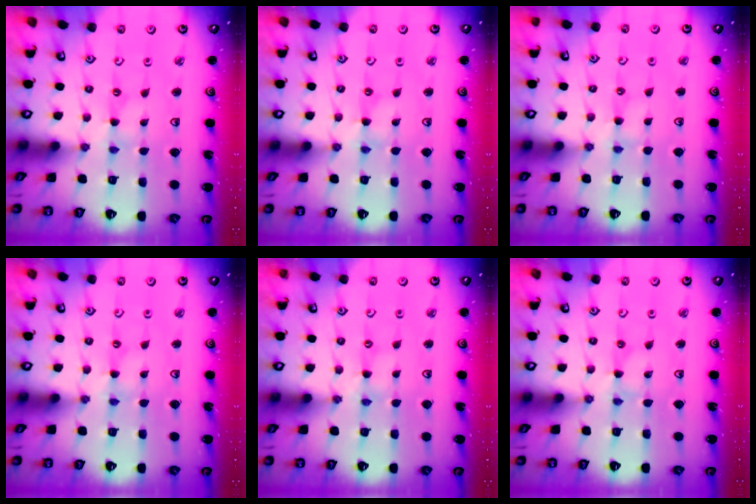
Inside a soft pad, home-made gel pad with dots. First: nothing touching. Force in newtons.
{"total": 0.0}
{"total": 2.5, "press": 2.4, "slide": 0.4}
{"total": 0.0}
{"total": 0.7, "press": 0.7, "slide": 0.1}
{"total": 0.0}